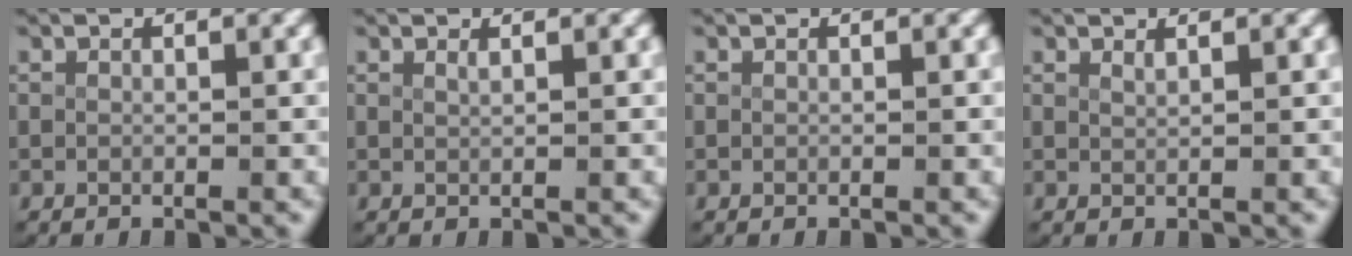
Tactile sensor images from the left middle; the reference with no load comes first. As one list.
[{"total": 0.5, "force": [0.3, -0.4, 0.3], "torque": [-0.009, -0.006, 0.011]}, {"total": 0.0}, {"total": 0.7, "force": [0.6, -0.4, 0.2], "torque": [-0.006, -0.006, 0.016]}]